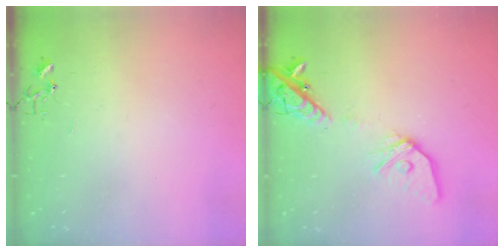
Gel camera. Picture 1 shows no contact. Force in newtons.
{"total": 15.2, "press": 14.9, "slide": 3.0}